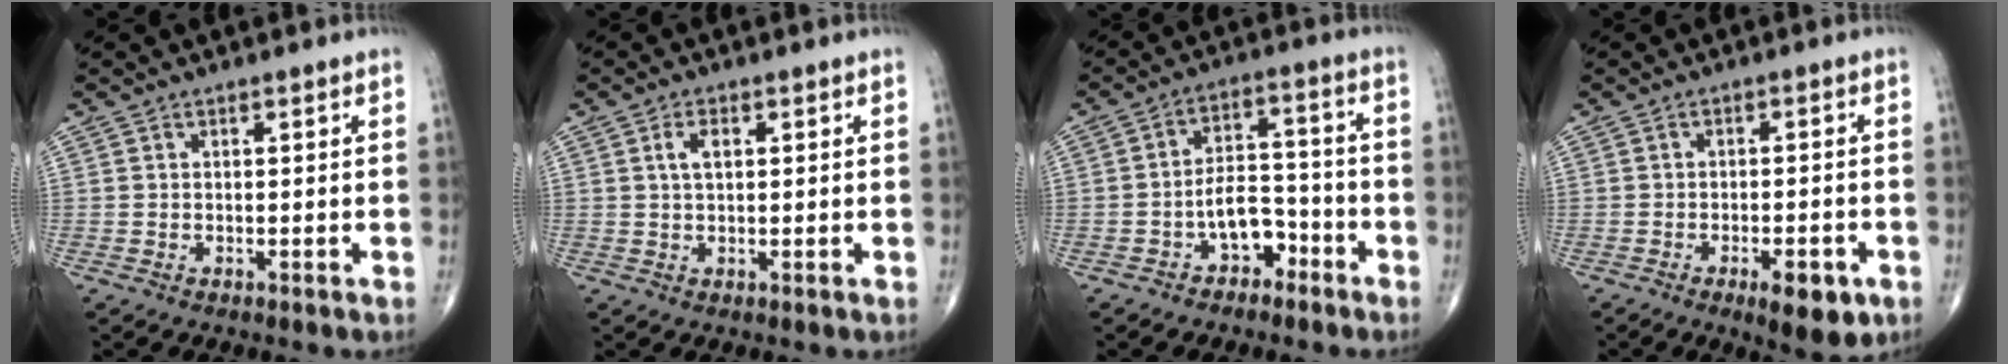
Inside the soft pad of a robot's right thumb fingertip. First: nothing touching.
{"total": 2.9, "force": [0.8, 1.5, 2.3], "torque": [-0.042, 0.005, 0.015]}
{"total": 7.7, "force": [-4.0, 4.8, 4.5], "torque": [-0.050, 0.046, -0.068]}
{"total": 7.6, "force": [-3.6, 2.8, 6.0], "torque": [-0.079, 0.006, -0.045]}